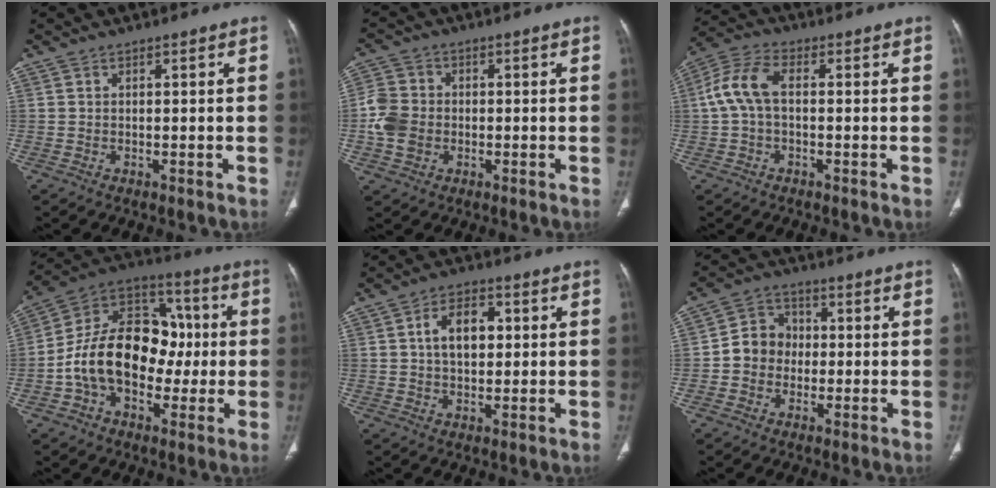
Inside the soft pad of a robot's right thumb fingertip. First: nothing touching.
{"total": 6.7, "force": [-1.2, 5.6, 3.5], "torque": [-0.066, 0.010, -0.026]}
{"total": 7.6, "force": [0.2, 4.2, 6.3], "torque": [-0.139, 0.025, -0.001]}
{"total": 20.2, "force": [-1.9, 14.2, 14.3], "torque": [-0.216, 0.049, -0.032]}
{"total": 7.8, "force": [1.3, 5.0, 5.9], "torque": [-0.081, 0.009, 0.017]}
{"total": 7.2, "force": [-0.7, 6.4, 3.1], "torque": [-0.027, 0.024, -0.025]}